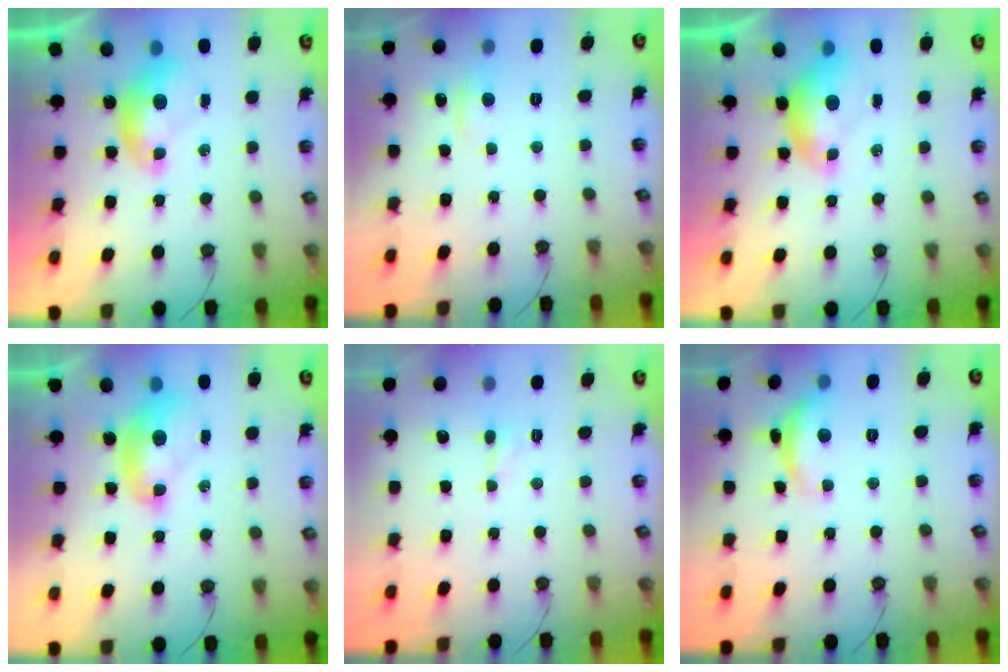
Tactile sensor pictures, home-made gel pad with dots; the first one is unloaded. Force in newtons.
{"total": 0.8, "press": 0.4, "slide": 0.7}
{"total": 0.8, "press": 0.7, "slide": 0.3}
{"total": 2.0, "press": 2.0, "slide": 0.0}
{"total": 1.3, "press": 1.2, "slide": 0.3}
{"total": 5.1, "press": 5.1, "slide": 0.6}